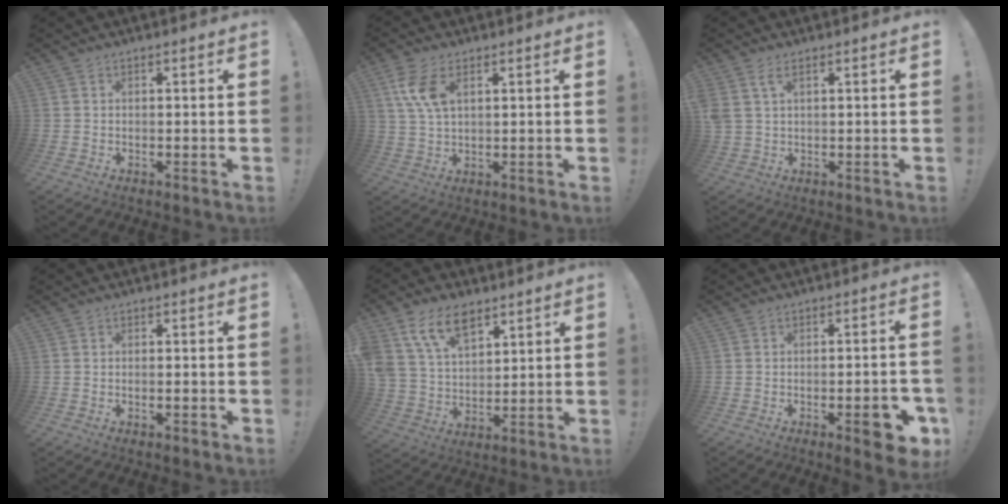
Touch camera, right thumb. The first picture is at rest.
{"total": 8.2, "force": [3.6, 4.1, 6.1], "torque": [-0.130, -0.006, 0.067]}
{"total": 4.1, "force": [2.0, 1.9, 3.1], "torque": [-0.060, -0.002, 0.039]}
{"total": 0.9, "force": [-0.5, 0.1, 0.8], "torque": [-0.010, -0.001, -0.009]}
{"total": 13.8, "force": [8.6, 8.0, 7.3], "torque": [-0.143, -0.035, 0.166]}
{"total": 8.4, "force": [-3.7, 2.4, 7.1], "torque": [-0.089, 0.011, -0.055]}